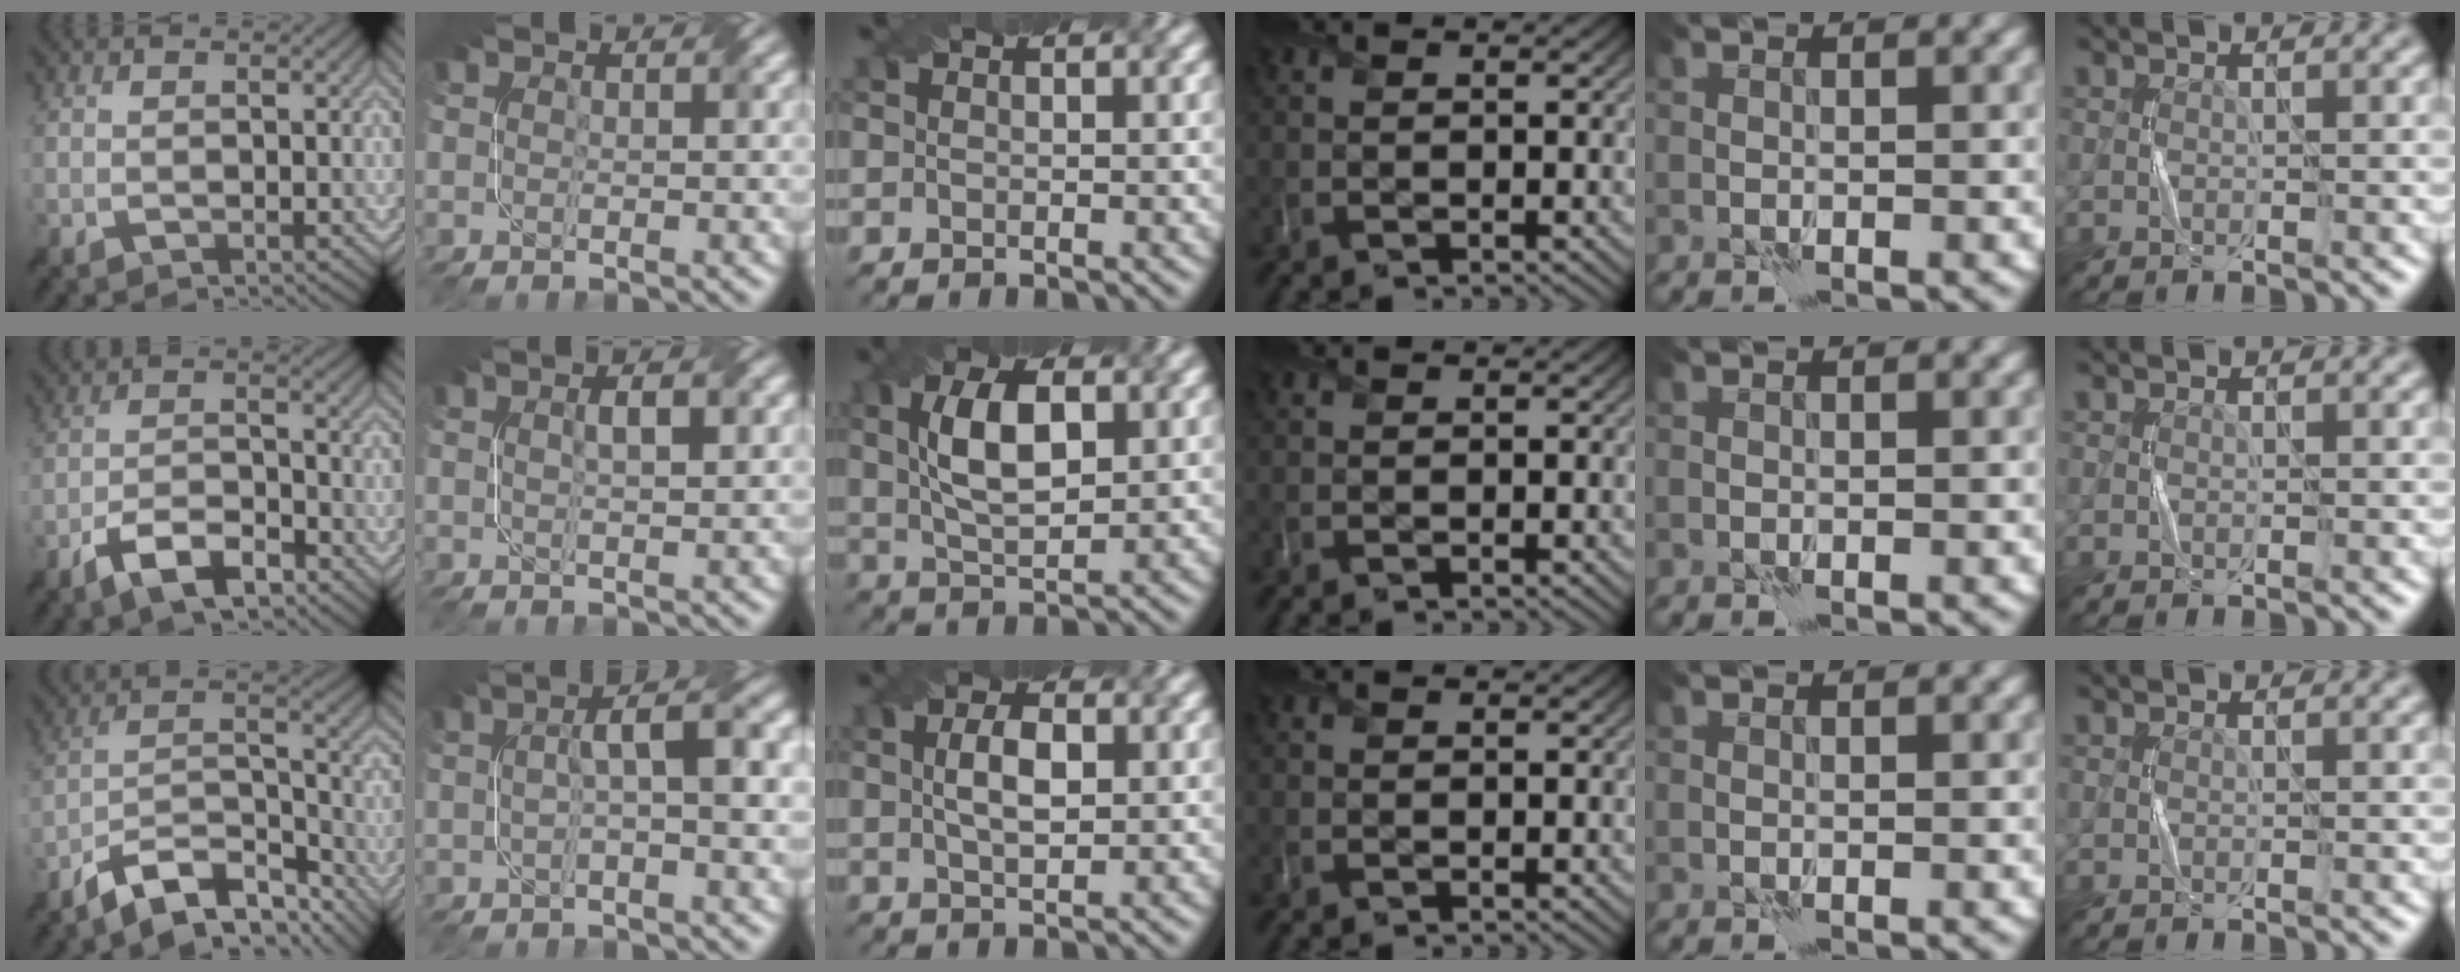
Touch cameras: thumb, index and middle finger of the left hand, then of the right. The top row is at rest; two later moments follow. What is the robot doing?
{"motion": "twist", "object": "screw"}